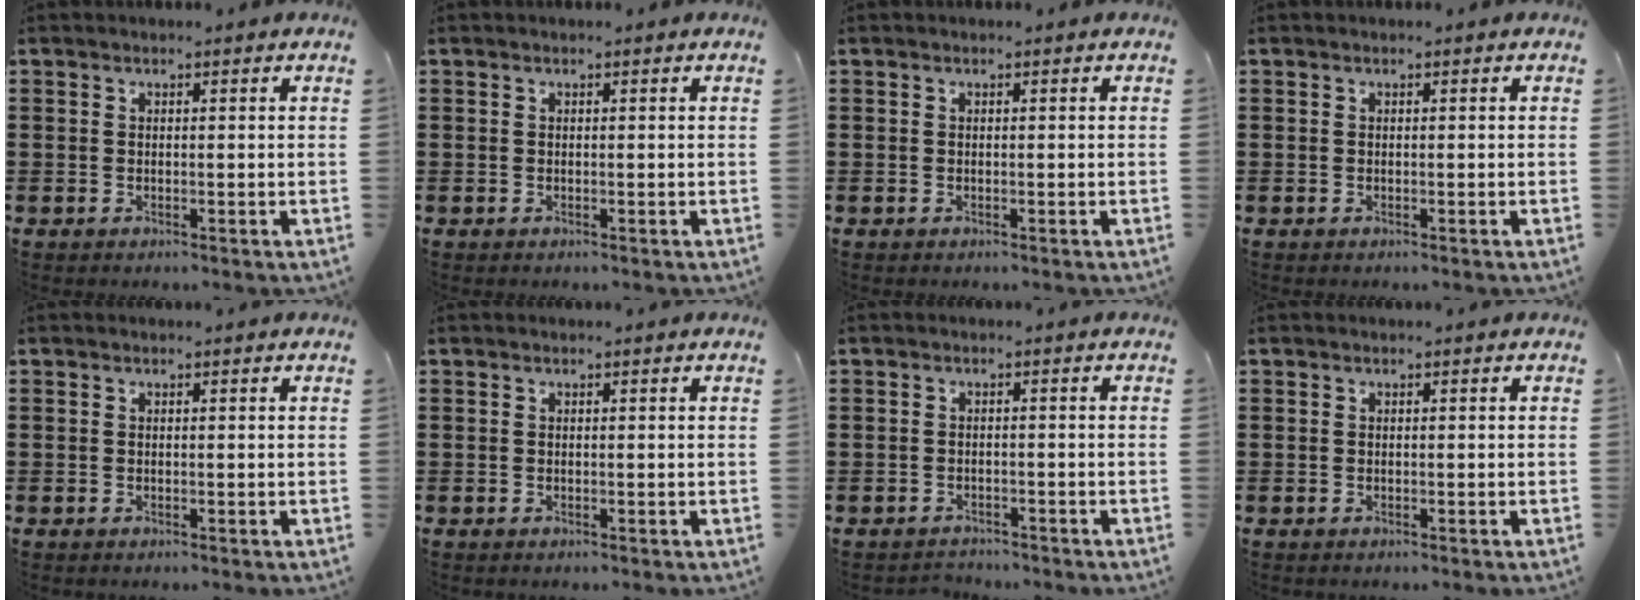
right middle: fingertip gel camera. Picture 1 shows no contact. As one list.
[{"total": 0.0}, {"total": 0.0}, {"total": 0.0}, {"total": 0.0}, {"total": 0.0}, {"total": 1.6, "force": [-1.5, 0.4, -0.2], "torque": [-0.001, -0.001, -0.034]}, {"total": 0.0}]